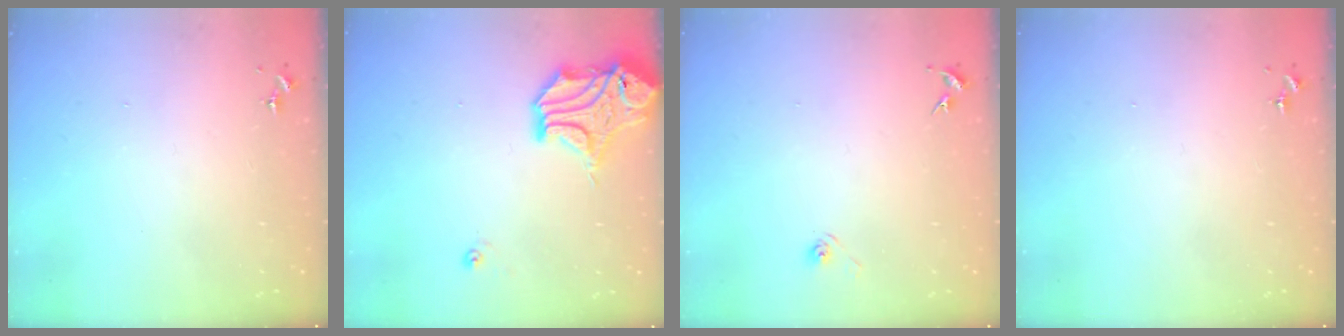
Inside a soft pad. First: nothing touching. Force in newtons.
{"total": 15.8, "press": 15.6, "slide": 2.7}
{"total": 3.0, "press": 2.6, "slide": 1.5}
{"total": 0.0}